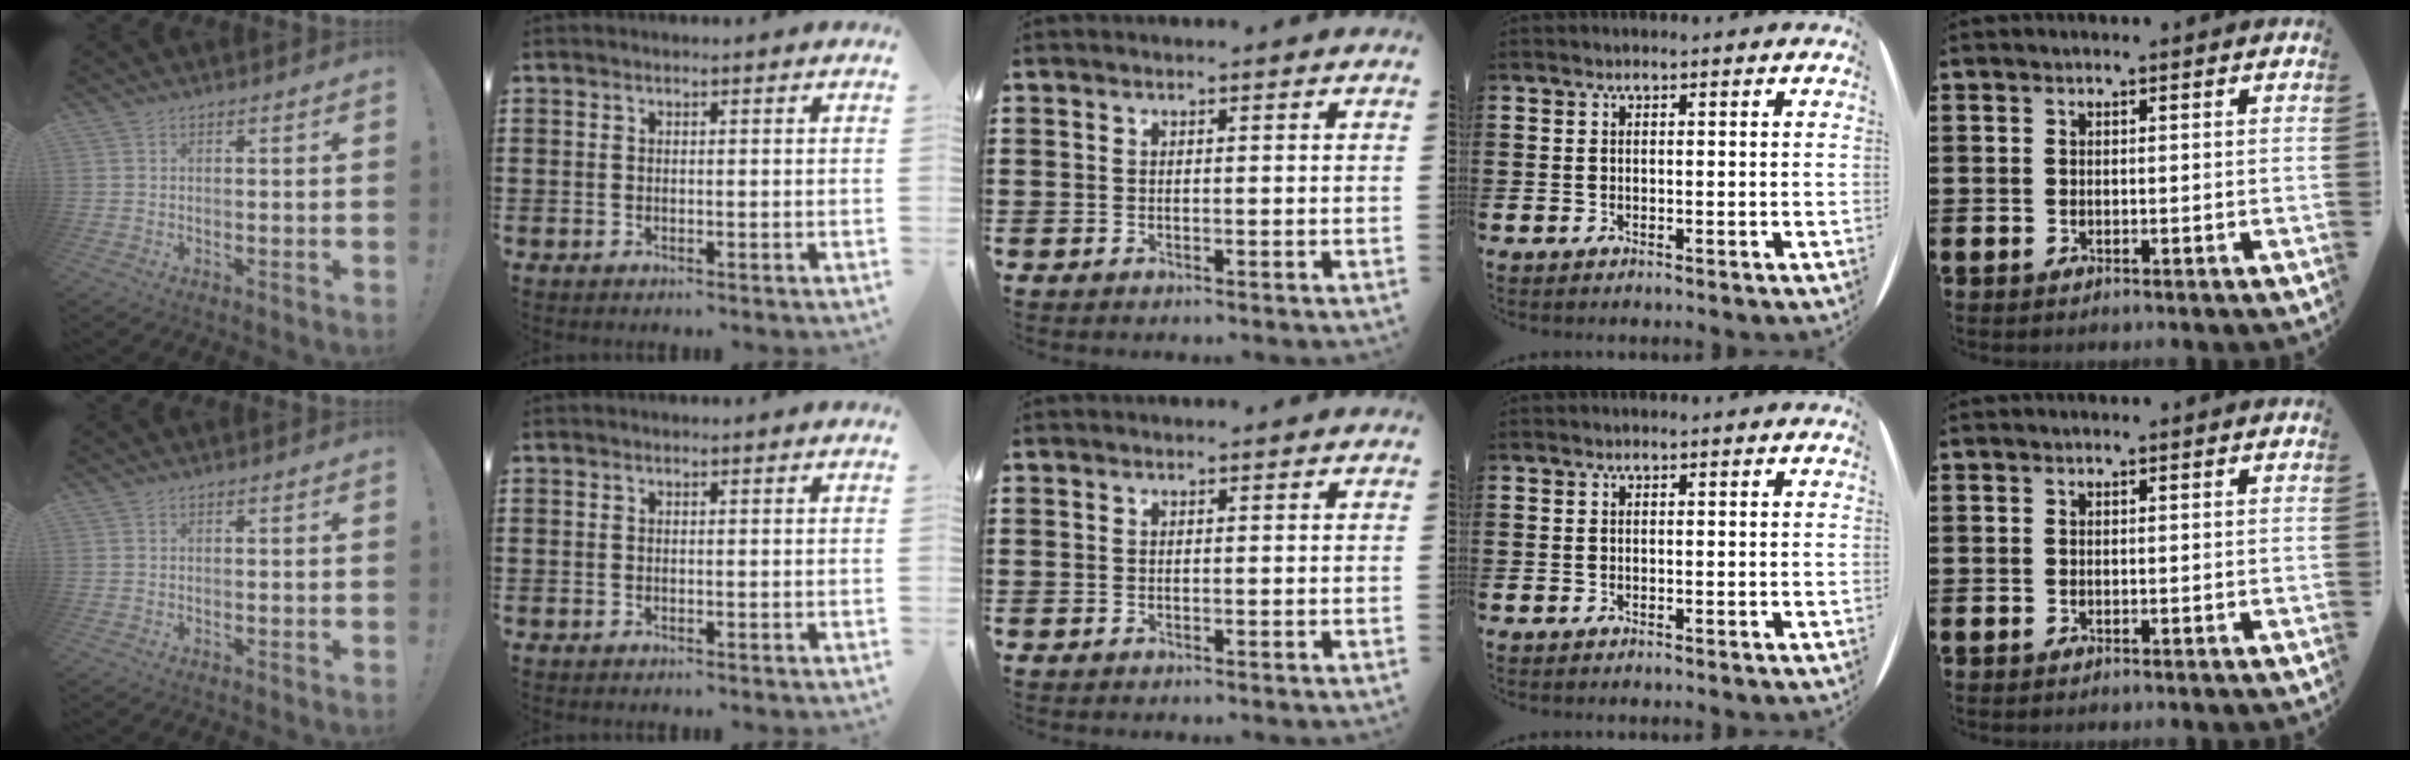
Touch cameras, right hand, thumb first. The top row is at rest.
{}